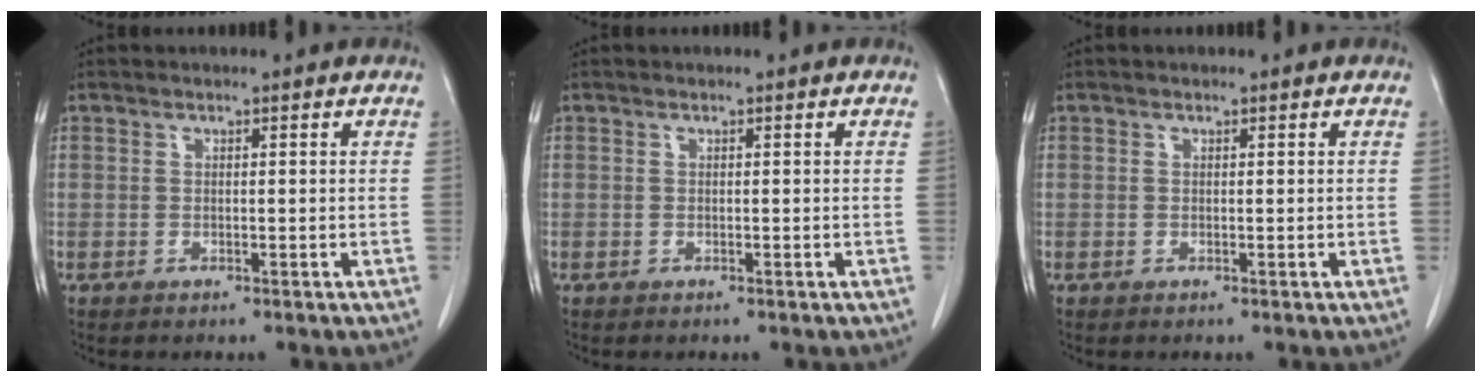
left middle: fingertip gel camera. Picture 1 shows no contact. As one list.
[{"total": 0.0}, {"total": 0.0}]